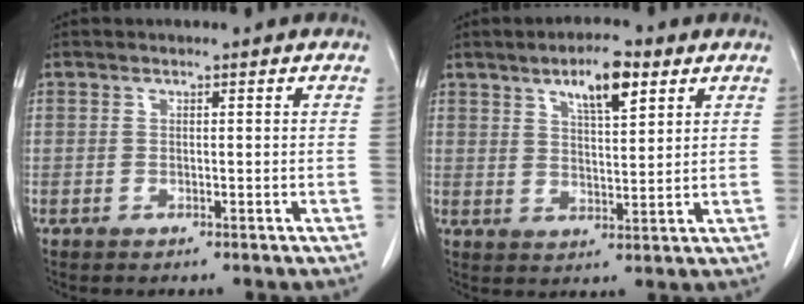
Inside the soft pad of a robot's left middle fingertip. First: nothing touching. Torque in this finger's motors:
{"motor_torque": [0.73, -0.55, 0.12, 0.05]}